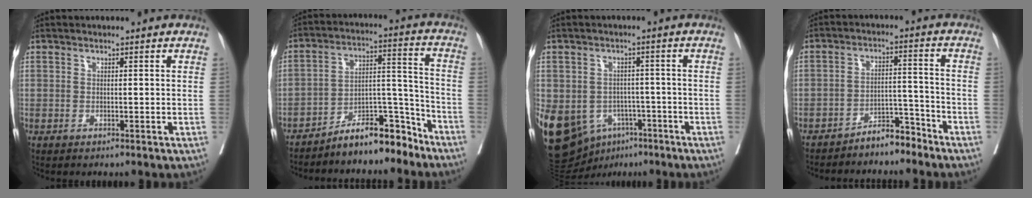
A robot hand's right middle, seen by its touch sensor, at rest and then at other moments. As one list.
[{"total": 9.9, "force": [-8.5, 2.5, 4.4], "torque": [-0.063, 0.042, -0.144]}, {"total": 20.0, "force": [-8.8, 15.2, 9.6], "torque": [-0.260, -0.003, -0.117]}, {"total": 5.2, "force": [-4.7, 1.4, 1.6], "torque": [-0.021, 0.008, -0.081]}]